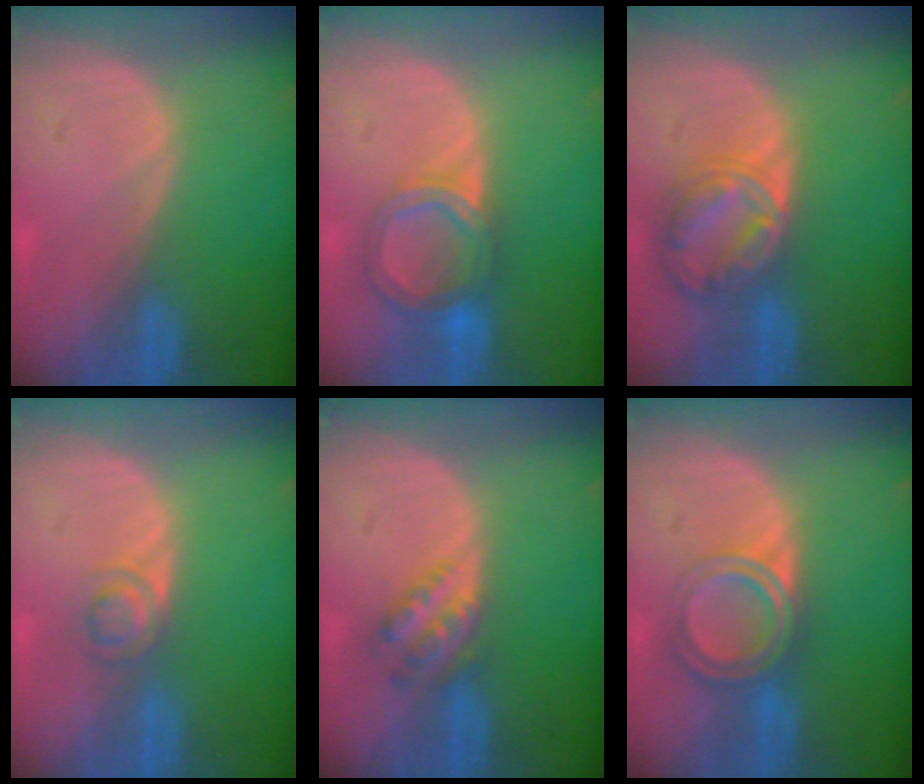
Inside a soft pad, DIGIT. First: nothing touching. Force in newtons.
{"total": 6.5, "press": 5.7, "slide": 3.1}
{"total": 8.5, "press": 7.2, "slide": 4.5}
{"total": 3.0, "press": 2.9, "slide": 0.2}
{"total": 4.7, "press": 4.3, "slide": 1.9}
{"total": 6.4, "press": 5.4, "slide": 3.5}